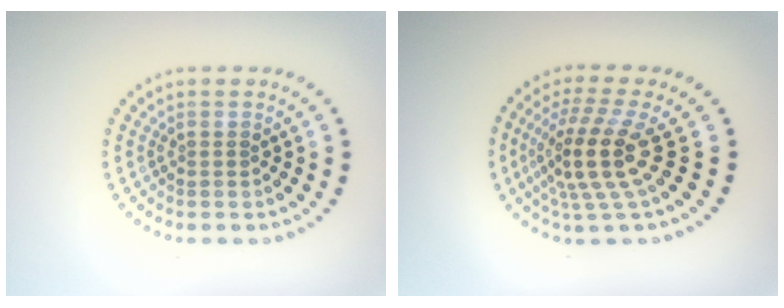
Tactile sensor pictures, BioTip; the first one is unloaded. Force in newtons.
{"total": 5.2, "press": 3.8, "slide": 3.5}